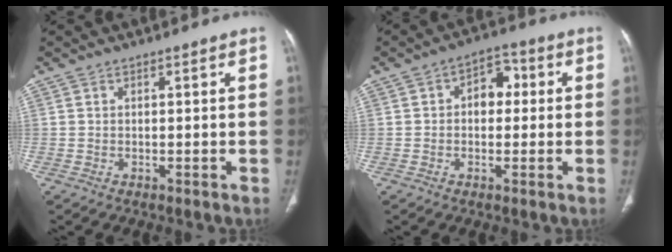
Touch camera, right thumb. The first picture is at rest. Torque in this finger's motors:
{"motor_torque": [-0.02, 0.18, -0.19, -0.14, 0.09]}